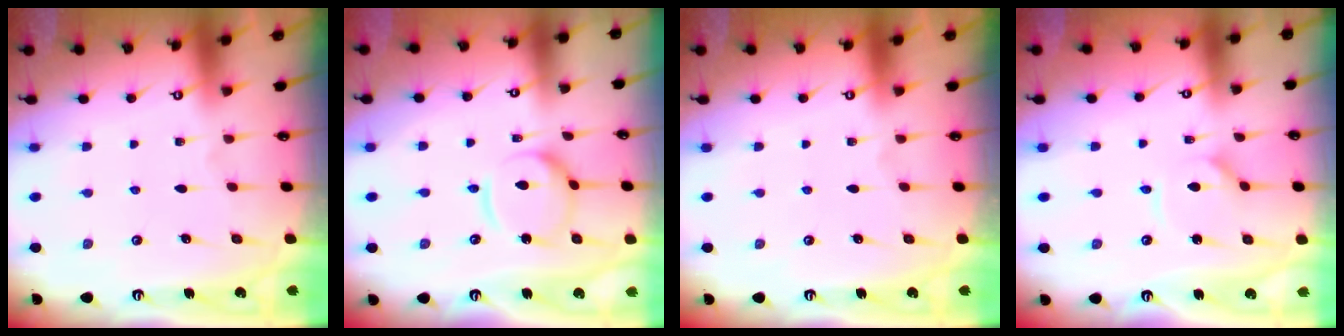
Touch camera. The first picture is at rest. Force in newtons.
{"total": 10.9, "press": 10.9, "slide": 0.9}
{"total": 0.0}
{"total": 2.2, "press": 2.2, "slide": 0.3}